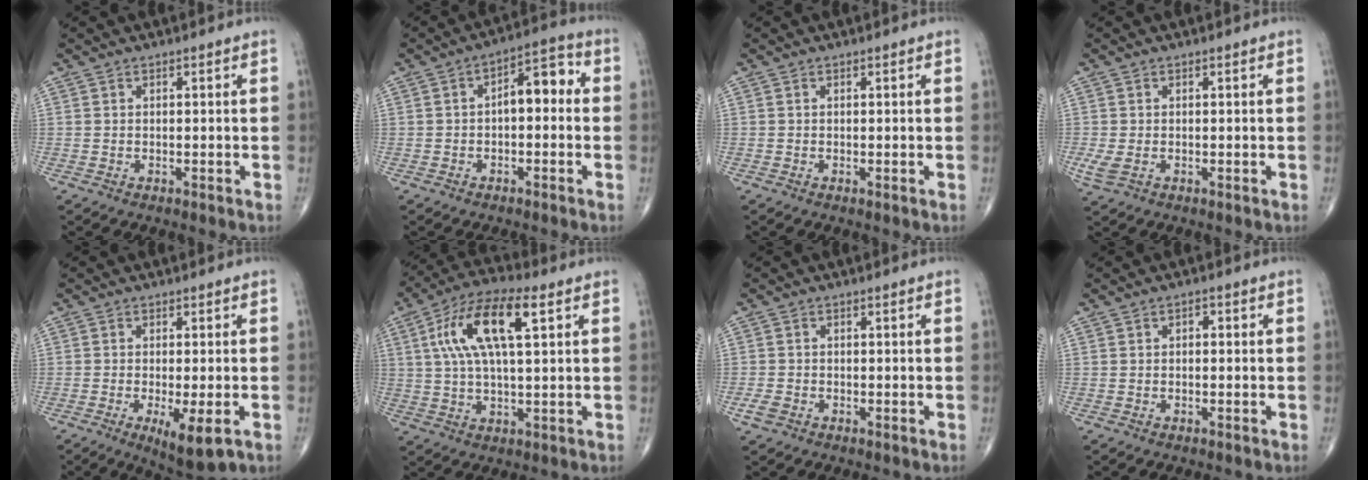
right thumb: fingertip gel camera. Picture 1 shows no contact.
{"total": 7.6, "force": [-0.1, 4.0, 6.4], "torque": [-0.070, 0.032, -0.011]}
{"total": 0.0}
{"total": 2.4, "force": [-0.4, 1.4, 1.9], "torque": [-0.053, 0.001, -0.003]}
{"total": 7.3, "force": [-2.6, 1.8, 6.5], "torque": [-0.105, -0.019, -0.036]}
{"total": 14.4, "force": [4.4, 5.2, 12.7], "torque": [-0.249, 0.018, 0.076]}
{"total": 2.0, "force": [-1.0, 1.4, 1.1], "torque": [-0.025, 0.003, -0.019]}
{"total": 1.1, "force": [0.1, 0.7, 0.9], "torque": [-0.005, 0.004, -0.004]}